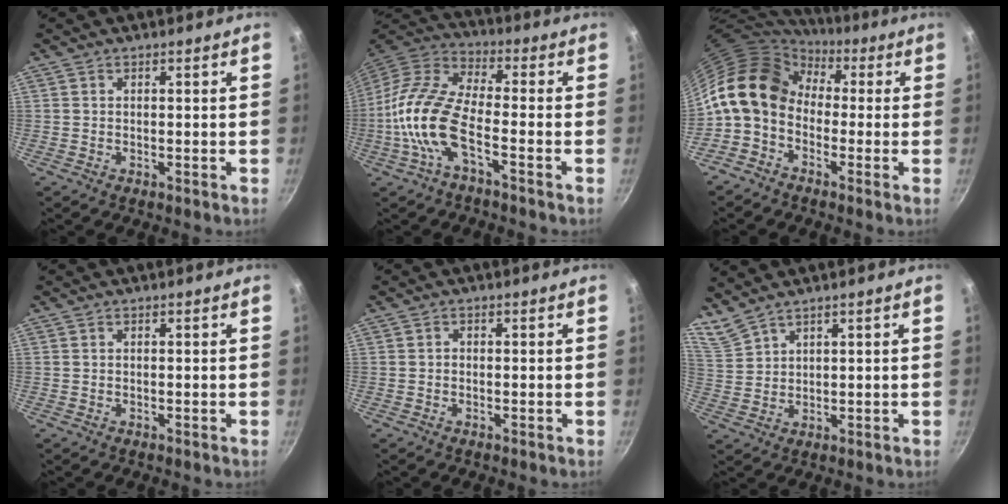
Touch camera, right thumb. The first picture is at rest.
{"total": 14.1, "force": [-4.4, 5.6, 12.2], "torque": [-0.250, 0.037, -0.105]}
{"total": 13.2, "force": [0.4, 10.0, 8.5], "torque": [-0.125, 0.035, -0.018]}
{"total": 0.0}
{"total": 0.5, "force": [-0.2, 0.5, 0.2], "torque": [-0.002, 0.002, -0.005]}
{"total": 4.5, "force": [4.2, 0.9, 1.3], "torque": [-0.025, -0.018, 0.095]}